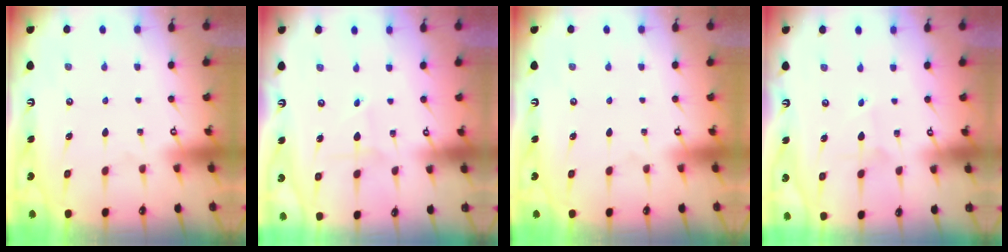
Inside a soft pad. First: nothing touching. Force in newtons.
{"total": 1.1, "press": 1.1, "slide": 0.1}
{"total": 0.0}
{"total": 2.2, "press": 2.1, "slide": 0.3}